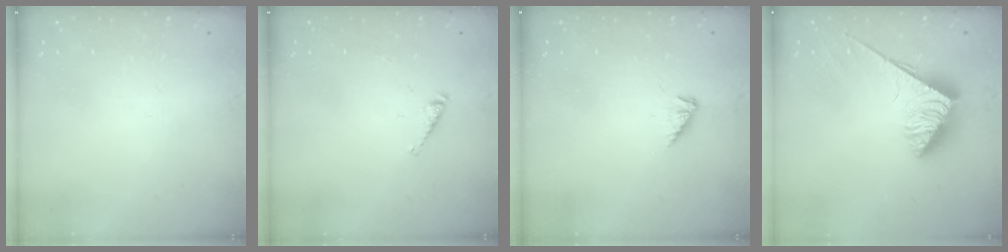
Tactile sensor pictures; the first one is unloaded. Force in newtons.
{"total": 2.9, "press": 2.9, "slide": 0.4}
{"total": 4.0, "press": 4.0, "slide": 0.6}
{"total": 3.8, "press": 3.8, "slide": 0.4}